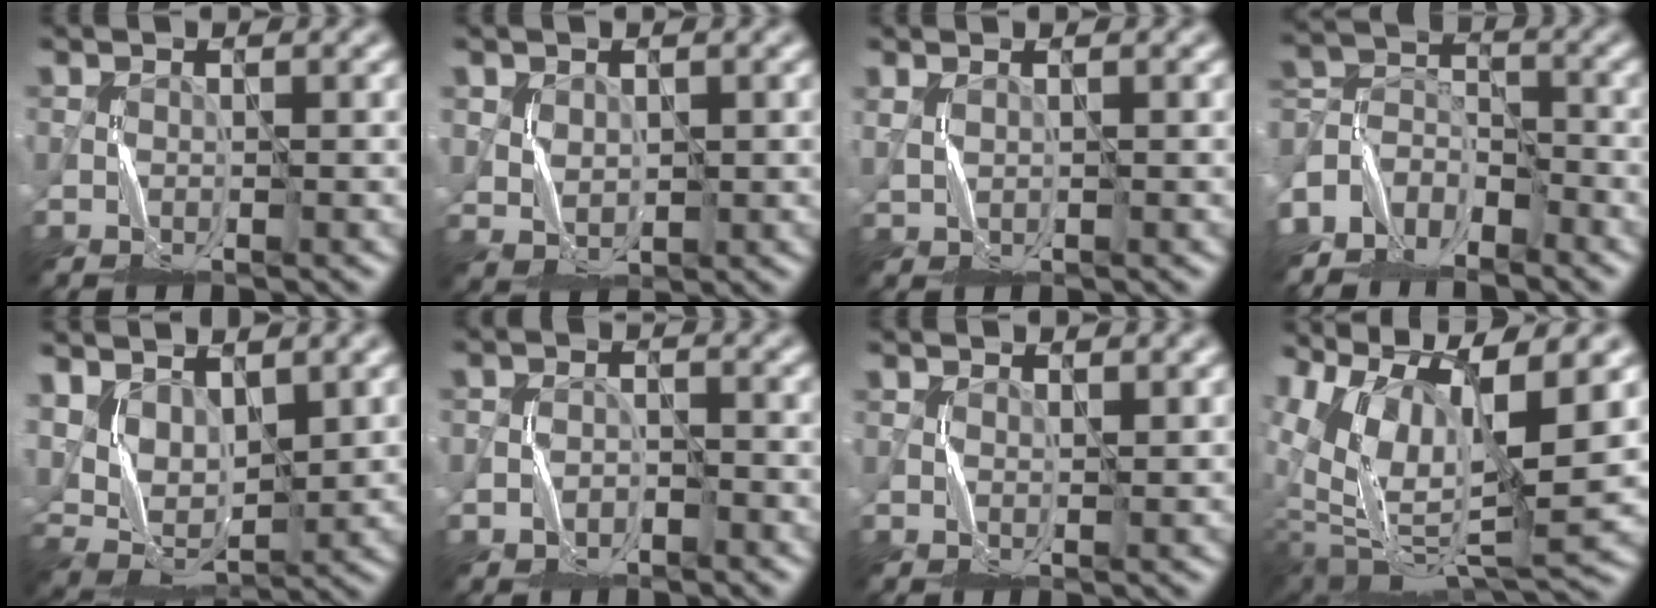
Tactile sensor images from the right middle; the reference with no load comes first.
{"total": 2.0, "force": [0.7, 1.7, 0.9], "torque": [-0.024, -0.004, 0.022]}
{"total": 0.7, "force": [0.6, 0.3, 0.3], "torque": [-0.012, -0.003, 0.015]}
{"total": 5.8, "force": [-5.1, 2.7, 0.9], "torque": [-0.018, -0.002, -0.111]}
{"total": 4.8, "force": [2.5, 2.6, 3.1], "torque": [-0.071, -0.007, 0.053]}
{"total": 1.7, "force": [-1.3, 1.1, 0.1], "torque": [0.004, 0.009, -0.024]}
{"total": 0.7, "force": [0.6, 0.3, 0.0], "torque": [-0.004, 0.001, 0.014]}
{"total": 11.9, "force": [4.4, 4.4, 10.1], "torque": [-0.187, 0.002, 0.099]}